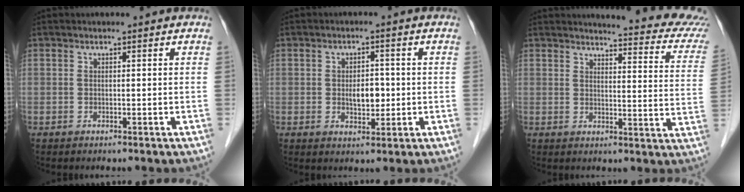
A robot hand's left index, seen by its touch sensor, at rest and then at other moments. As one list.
[{"total": 3.8, "force": [-0.2, 2.1, 3.2], "torque": [-0.051, 0.001, 0.001]}, {"total": 16.8, "force": [16.0, 1.6, 4.9], "torque": [-0.038, -0.084, 0.150]}]